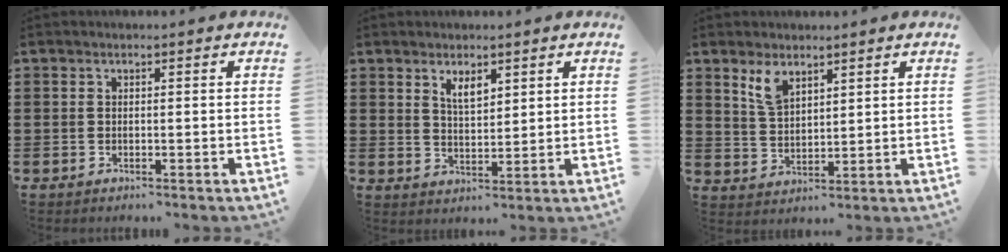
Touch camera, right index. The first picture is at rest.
{"total": 3.3, "force": [2.3, 1.4, 1.9], "torque": [-0.035, 0.001, 0.040]}
{"total": 4.6, "force": [3.1, 2.1, 2.6], "torque": [-0.061, 0.004, 0.058]}